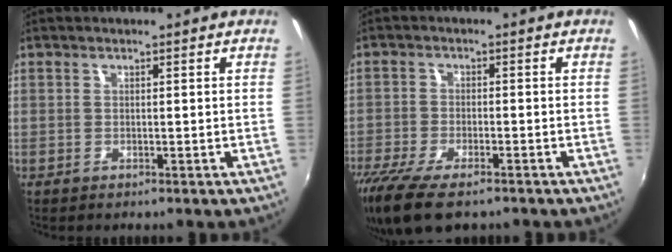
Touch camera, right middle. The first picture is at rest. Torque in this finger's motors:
{"motor_torque": [1.18, -0.96, 0.22, 0.09]}